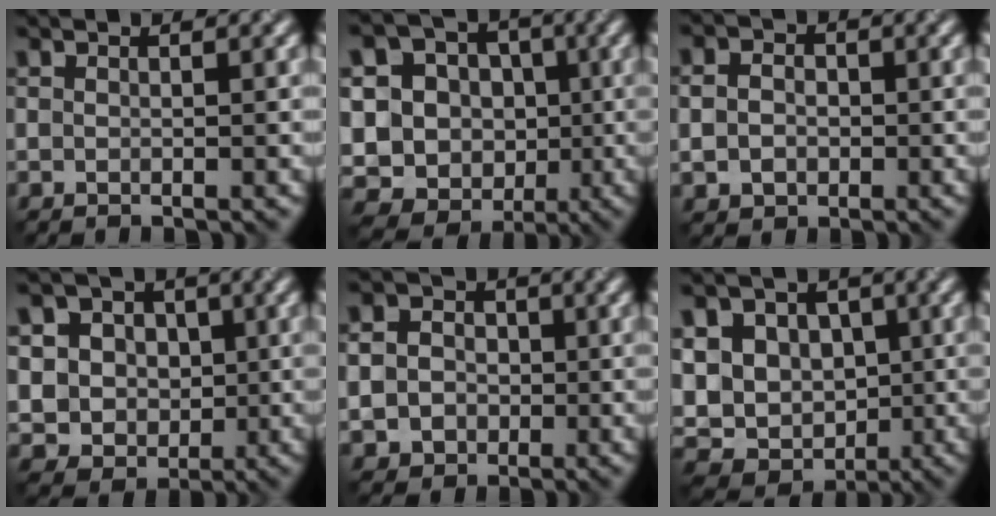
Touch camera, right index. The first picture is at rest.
{"total": 15.6, "force": [-1.9, 14.6, 5.3], "torque": [-0.143, 0.015, -0.045]}
{"total": 3.0, "force": [-0.2, 2.6, 1.5], "torque": [-0.020, -0.001, -0.010]}
{"total": 7.1, "force": [1.1, 6.4, 2.9], "torque": [-0.050, 0.018, 0.002]}
{"total": 5.7, "force": [-0.8, 5.2, 2.2], "torque": [-0.026, 0.003, -0.027]}
{"total": 13.2, "force": [1.0, 11.3, 6.7], "torque": [-0.127, 0.025, 0.001]}